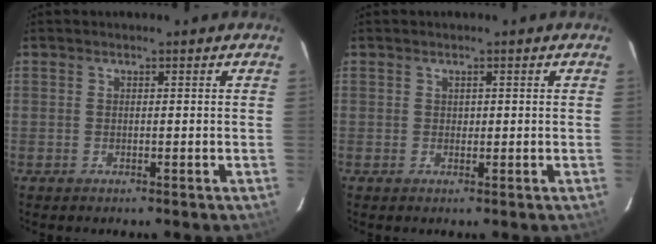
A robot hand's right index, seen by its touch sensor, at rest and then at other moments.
{"total": 0.7, "force": [0.1, 0.6, 0.1], "torque": [0.001, 0.002, 0.003]}